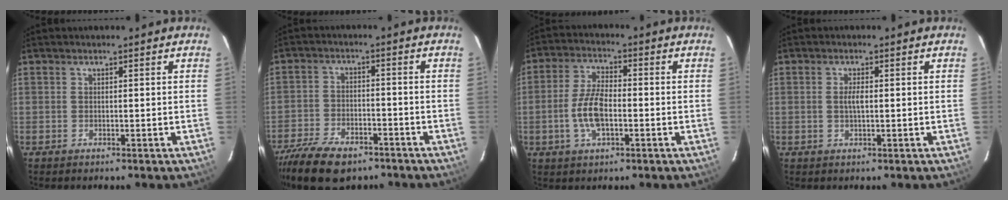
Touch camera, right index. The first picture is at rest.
{"total": 14.5, "force": [-10.7, 6.5, 7.3], "torque": [-0.175, -0.022, -0.183]}
{"total": 8.0, "force": [-2.0, 3.4, 6.9], "torque": [-0.146, 0.004, -0.037]}
{"total": 2.0, "force": [0.0, 0.6, 1.9], "torque": [-0.038, 0.000, 0.000]}